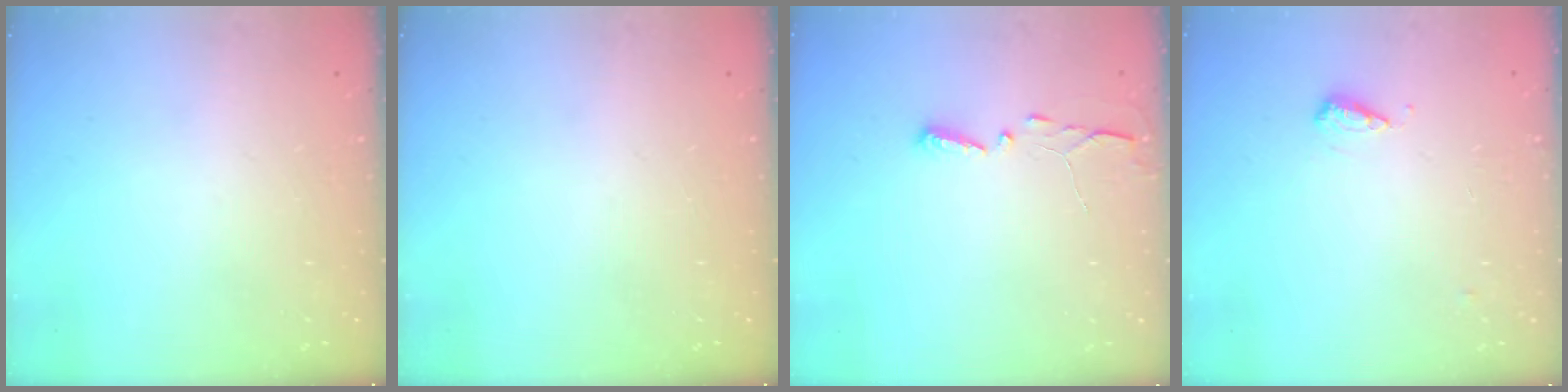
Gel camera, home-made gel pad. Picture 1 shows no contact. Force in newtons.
{"total": 0.0}
{"total": 2.9, "press": 2.9, "slide": 0.4}
{"total": 8.3, "press": 8.3, "slide": 0.9}